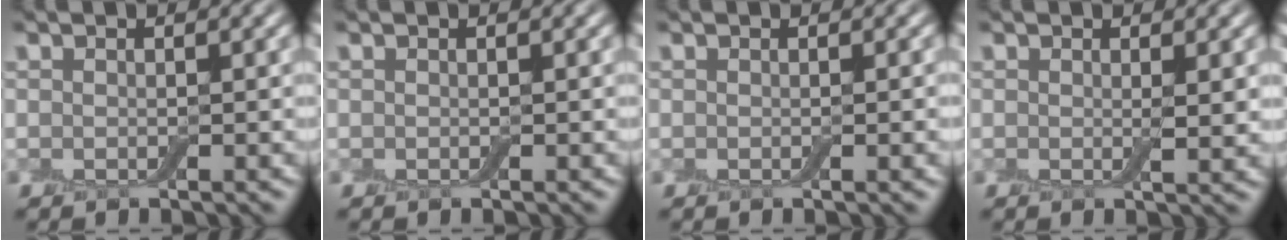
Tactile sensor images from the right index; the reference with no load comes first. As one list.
[{"total": 0.0}, {"total": 0.9, "force": [-0.1, 0.1, 0.9], "torque": [-0.011, -0.001, -0.001]}, {"total": 1.3, "force": [0.3, 0.2, 1.3], "torque": [-0.018, -0.005, 0.003]}]